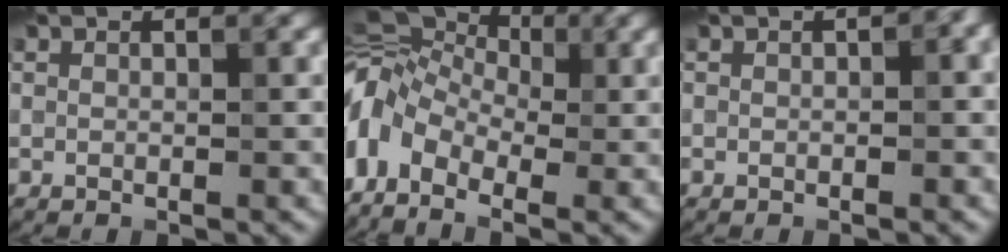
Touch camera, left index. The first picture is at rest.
{"total": 9.5, "force": [-2.3, 6.8, 6.2], "torque": [-0.120, 0.012, -0.042]}
{"total": 2.0, "force": [0.2, 0.9, 1.8], "torque": [-0.016, 0.003, 0.006]}